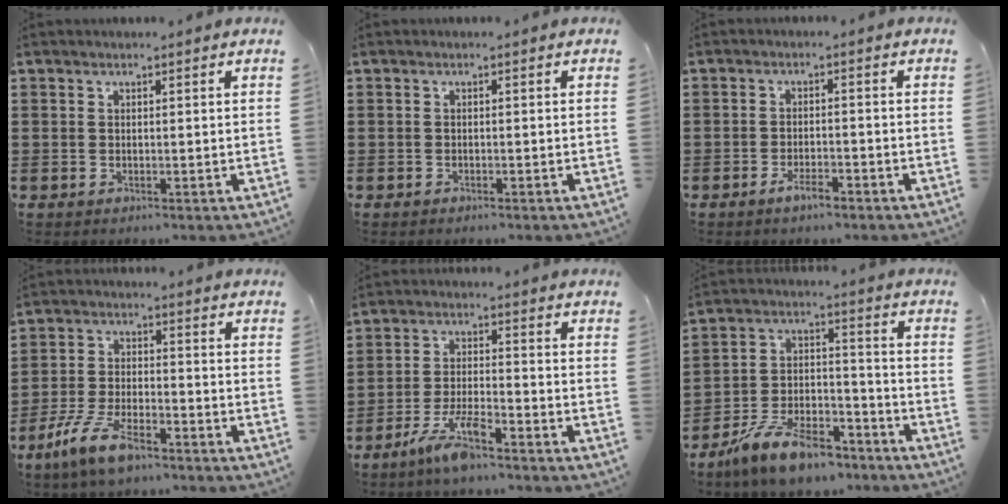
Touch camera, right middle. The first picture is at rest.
{"total": 0.6, "force": [-0.6, 0.2, 0.1], "torque": [-0.002, 0.001, -0.013]}
{"total": 3.0, "force": [-2.2, 0.9, 1.8], "torque": [-0.032, 0.006, -0.041]}
{"total": 8.5, "force": [-6.1, 2.5, 5.4], "torque": [-0.122, 0.001, -0.119]}
{"total": 6.5, "force": [-4.8, 1.0, 4.2], "torque": [-0.095, -0.006, -0.093]}
{"total": 11.2, "force": [-9.3, 3.3, 5.4], "torque": [-0.110, 0.033, -0.183]}